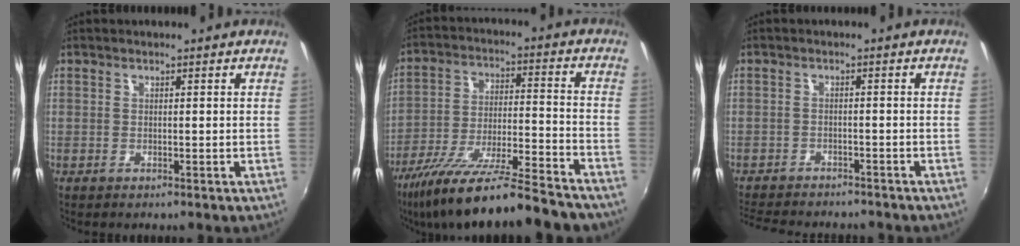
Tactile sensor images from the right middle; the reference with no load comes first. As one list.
[{"total": 22.9, "force": [-19.2, 2.5, 12.2], "torque": [-0.216, -0.054, -0.295]}, {"total": 10.3, "force": [-9.4, 2.2, 3.6], "torque": [-0.092, -0.022, -0.145]}]